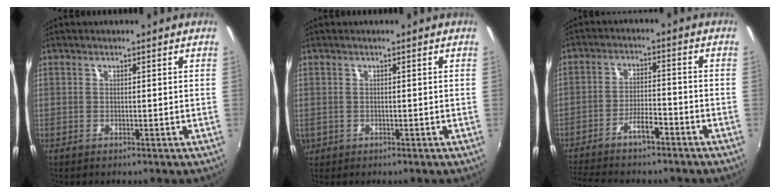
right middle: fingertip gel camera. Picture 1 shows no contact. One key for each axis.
{"total": 2.1, "fx": -0.4, "fy": 1.9, "fz": 0.8, "tx": -0.016, "ty": -0.004, "tz": -0.004}
{"total": 8.8, "fx": -7.3, "fy": 1.8, "fz": 4.7, "tx": -0.103, "ty": 0.006, "tz": -0.124}